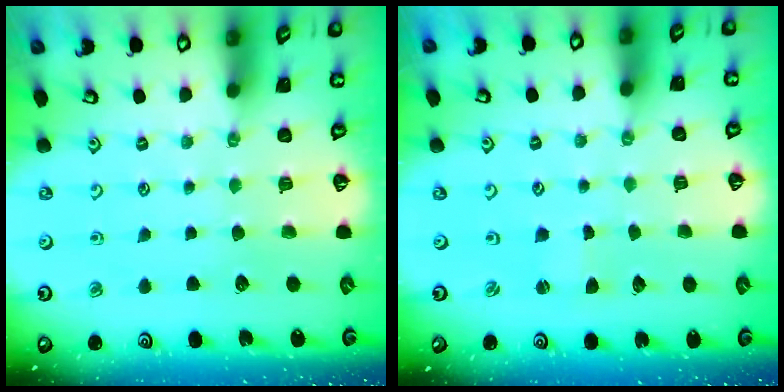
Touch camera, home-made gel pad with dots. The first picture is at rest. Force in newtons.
{"total": 0.0}